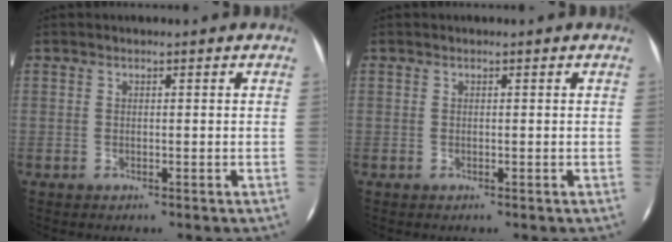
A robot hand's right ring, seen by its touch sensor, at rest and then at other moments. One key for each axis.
{"total": 0.0}